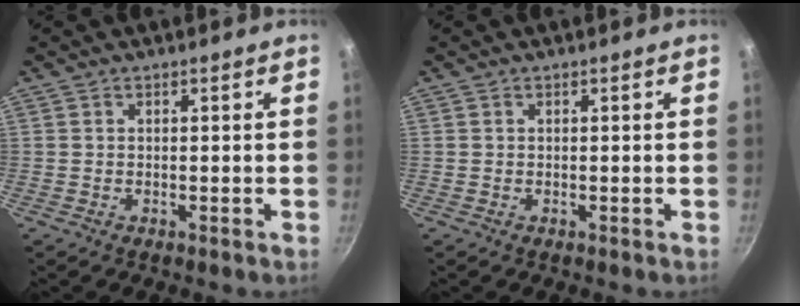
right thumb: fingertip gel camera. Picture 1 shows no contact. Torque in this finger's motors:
{"motor_torque": [0.43, 0.34, 0.29, 0.04, -0.03]}